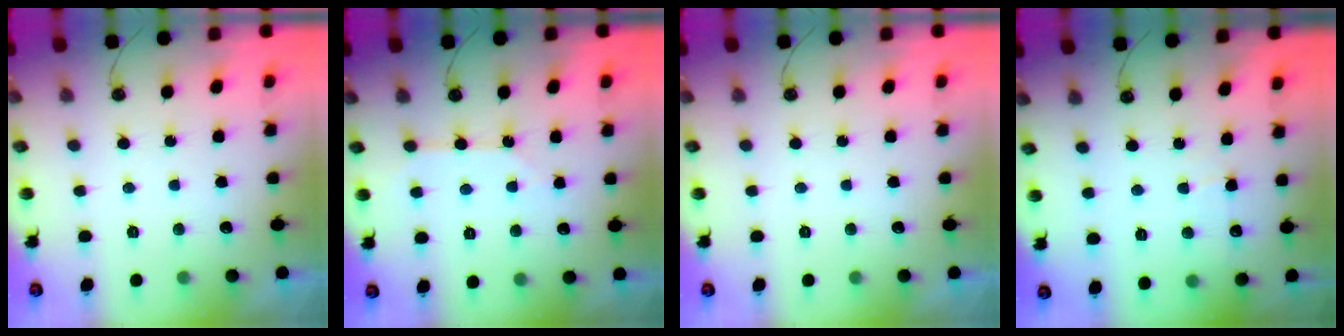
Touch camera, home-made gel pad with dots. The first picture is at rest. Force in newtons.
{"total": 2.8, "press": 2.8, "slide": 0.5}
{"total": 0.0}
{"total": 4.8, "press": 4.8, "slide": 0.6}